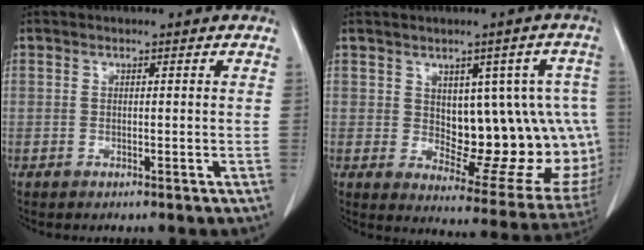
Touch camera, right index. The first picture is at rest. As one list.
[{"total": 17.1, "force": [1.1, 8.1, 15.0], "torque": [-0.139, 0.018, 0.037]}]